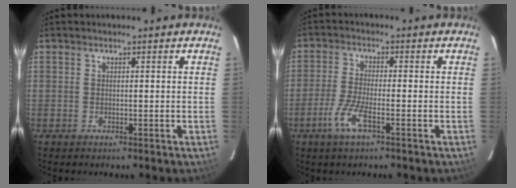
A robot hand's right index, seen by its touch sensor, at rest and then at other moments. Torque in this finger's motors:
{"motor_torque": [0.80, -0.42, 0.18, 0.04]}